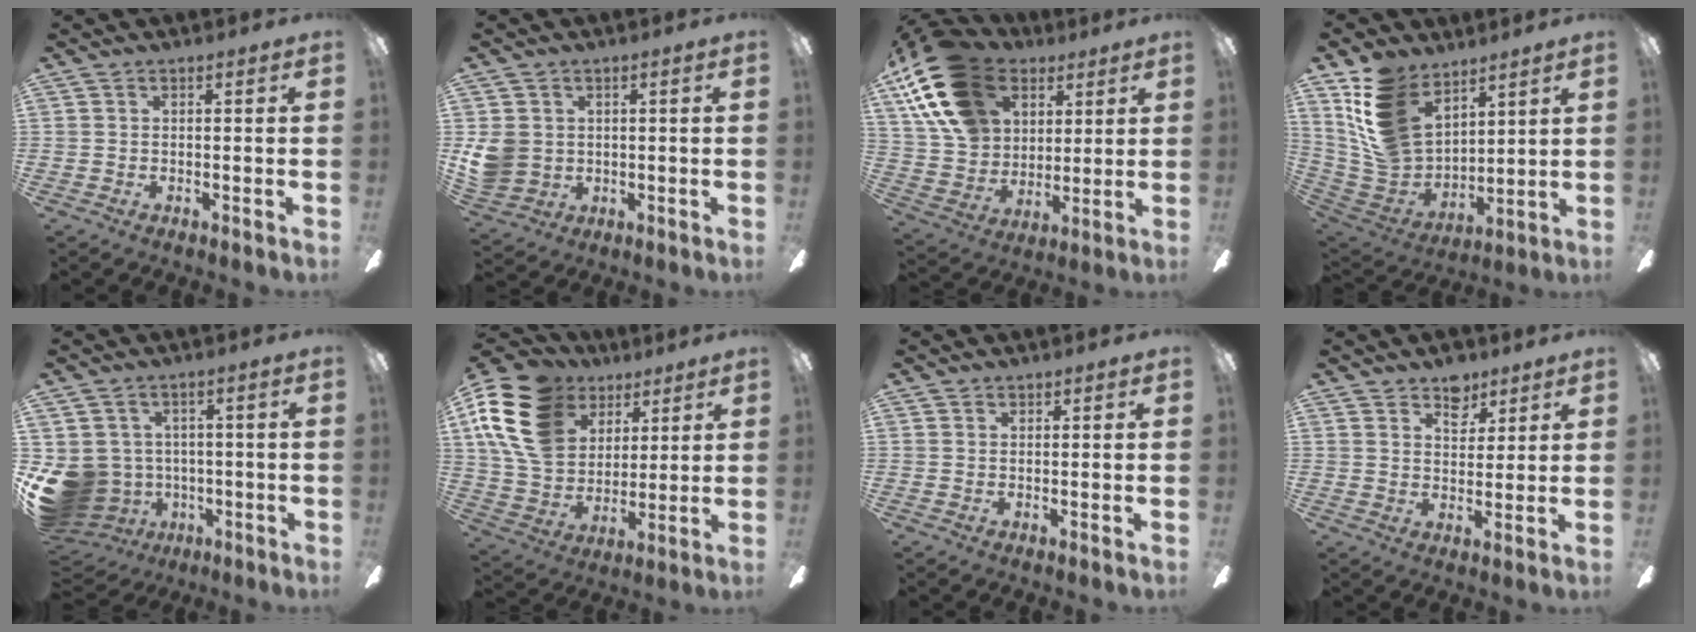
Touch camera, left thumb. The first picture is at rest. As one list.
[{"total": 7.4, "force": [1.2, 6.8, 2.8], "torque": [-0.067, 0.008, 0.027]}, {"total": 21.2, "force": [11.0, 14.3, 11.2], "torque": [-0.232, -0.035, 0.208]}, {"total": 16.1, "force": [9.5, 10.5, 7.7], "torque": [-0.198, -0.049, 0.184]}, {"total": 11.2, "force": [-2.1, 10.3, 4.1], "torque": [-0.118, 0.008, -0.031]}, {"total": 20.0, "force": [9.4, 14.2, 10.6], "torque": [-0.238, -0.029, 0.178]}, {"total": 0.9, "force": [0.8, 0.4, 0.0], "torque": [0.000, 0.000, 0.016]}, {"total": 6.2, "force": [4.6, 3.8, 1.7], "torque": [-0.011, -0.021, 0.078]}]